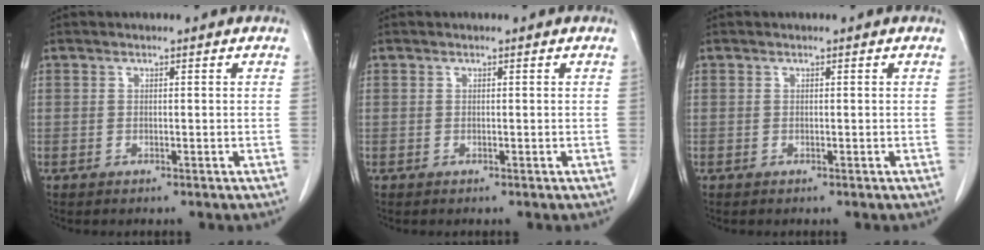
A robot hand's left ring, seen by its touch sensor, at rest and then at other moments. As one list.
[{"total": 0.0}, {"total": 0.0}]